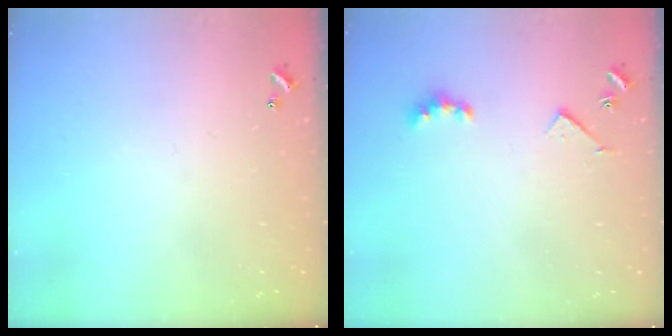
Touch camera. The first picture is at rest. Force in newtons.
{"total": 4.5, "press": 4.5, "slide": 0.8}